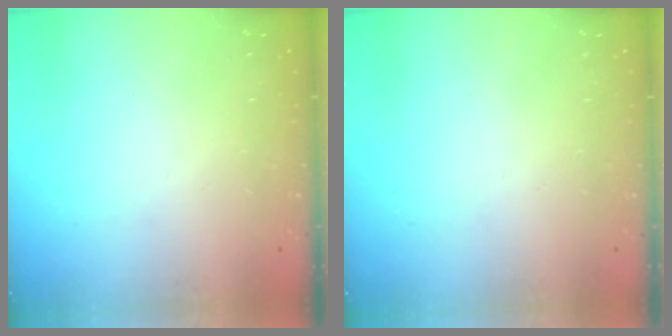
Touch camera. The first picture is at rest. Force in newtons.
{"total": 1.6, "press": 1.6, "slide": 0.1}